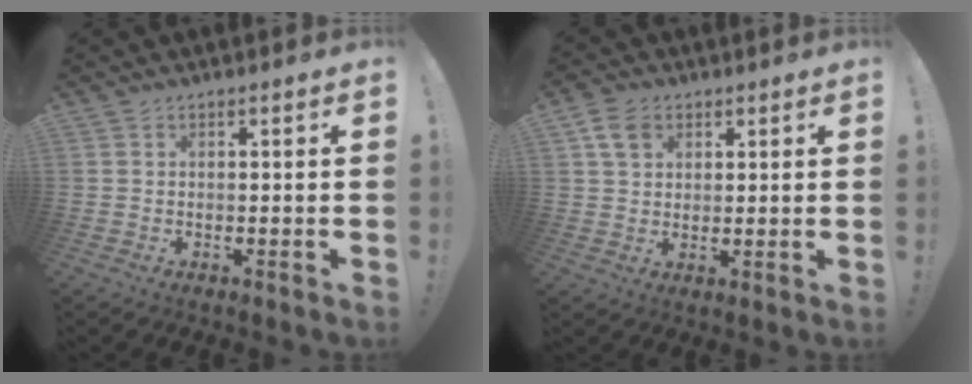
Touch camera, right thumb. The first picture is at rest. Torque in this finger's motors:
{"motor_torque": [0.63, 0.59, -0.22, 0.30, -0.03]}